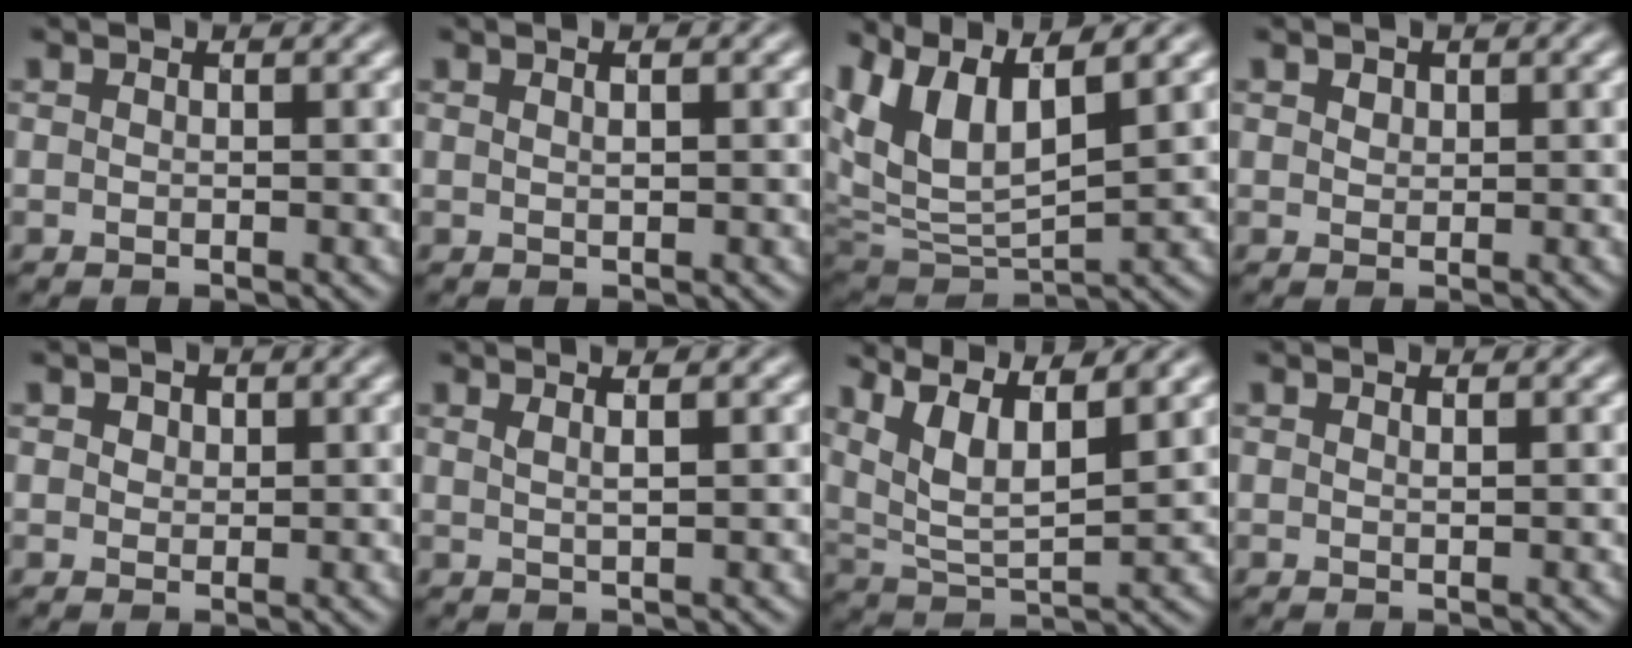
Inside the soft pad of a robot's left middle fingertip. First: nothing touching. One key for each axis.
{"total": 0.6, "fx": 0.3, "fy": 0.2, "fz": 0.5, "tx": -0.010, "ty": 0.003, "tz": 0.004}
{"total": 8.7, "fx": 4.3, "fy": 3.8, "fz": 6.6, "tx": -0.154, "ty": 0.003, "tz": 0.088}
{"total": 0.7, "fx": 0.4, "fy": 0.6, "fz": 0.1, "tx": -0.003, "ty": 0.001, "tz": 0.009}
{"total": 1.6, "fx": 1.0, "fy": 1.2, "fz": 0.5, "tx": -0.011, "ty": 0.007, "tz": 0.008}
{"total": 1.8, "fx": 0.9, "fy": 0.6, "fz": 1.5, "tx": -0.014, "ty": 0.007, "tz": 0.003}
{"total": 9.4, "fx": 5.8, "fy": 3.4, "fz": 6.5, "tx": -0.143, "ty": 0.024, "tz": 0.089}
{"total": 0.0}